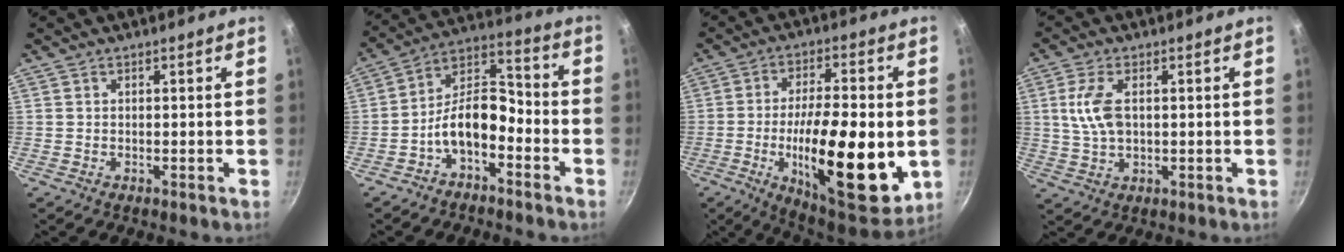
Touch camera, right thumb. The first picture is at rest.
{"total": 10.8, "force": [-4.8, 5.8, 7.7], "torque": [-0.116, 0.067, -0.095]}
{"total": 23.2, "force": [-4.0, 8.3, 21.3], "torque": [-0.317, 0.001, -0.061]}
{"total": 7.4, "force": [1.2, 4.1, 6.1], "torque": [-0.121, 0.005, 0.023]}